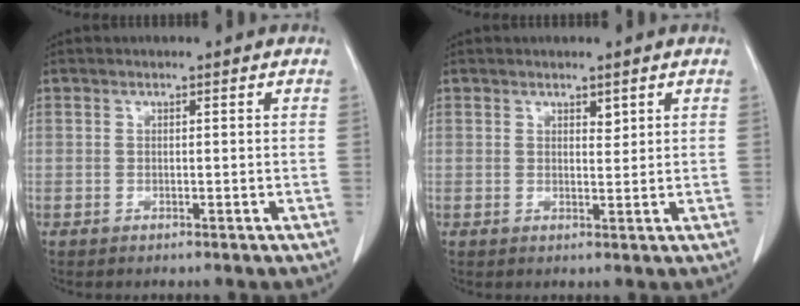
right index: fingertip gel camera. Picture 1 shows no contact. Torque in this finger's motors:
{"motor_torque": [-0.20, 0.18, -0.01, -0.01]}